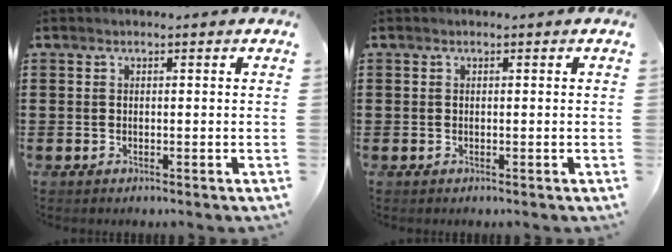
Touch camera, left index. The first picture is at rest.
{"total": 0.0}